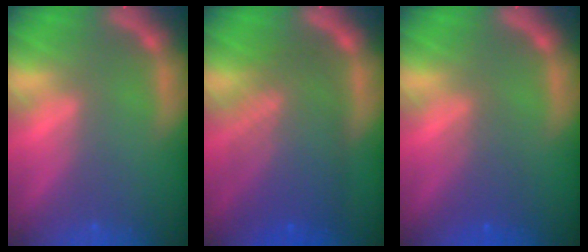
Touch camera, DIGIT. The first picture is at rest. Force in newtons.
{"total": 8.5}
{"total": 2.5}